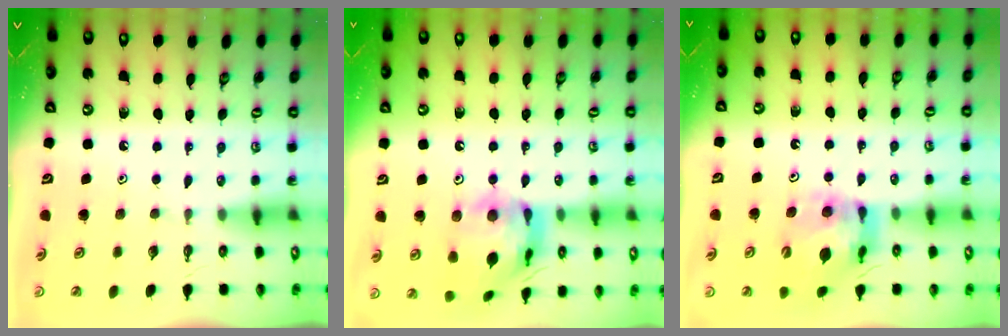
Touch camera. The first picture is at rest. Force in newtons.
{"total": 17.0, "press": 16.9, "slide": 2.0}
{"total": 12.5, "press": 12.4, "slide": 1.2}